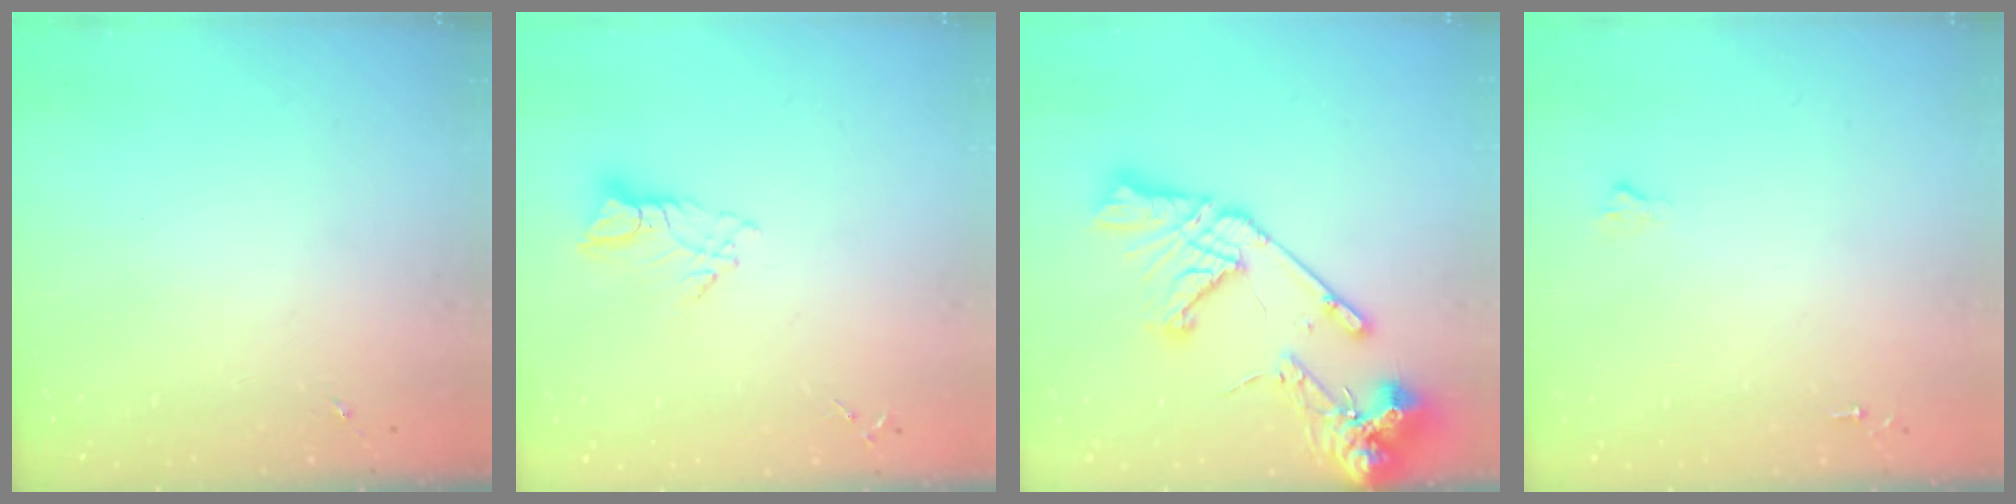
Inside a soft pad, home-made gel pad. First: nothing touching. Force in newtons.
{"total": 8.4, "press": 8.4, "slide": 0.9}
{"total": 20.9, "press": 20.7, "slide": 2.5}
{"total": 1.6, "press": 1.6, "slide": 0.2}